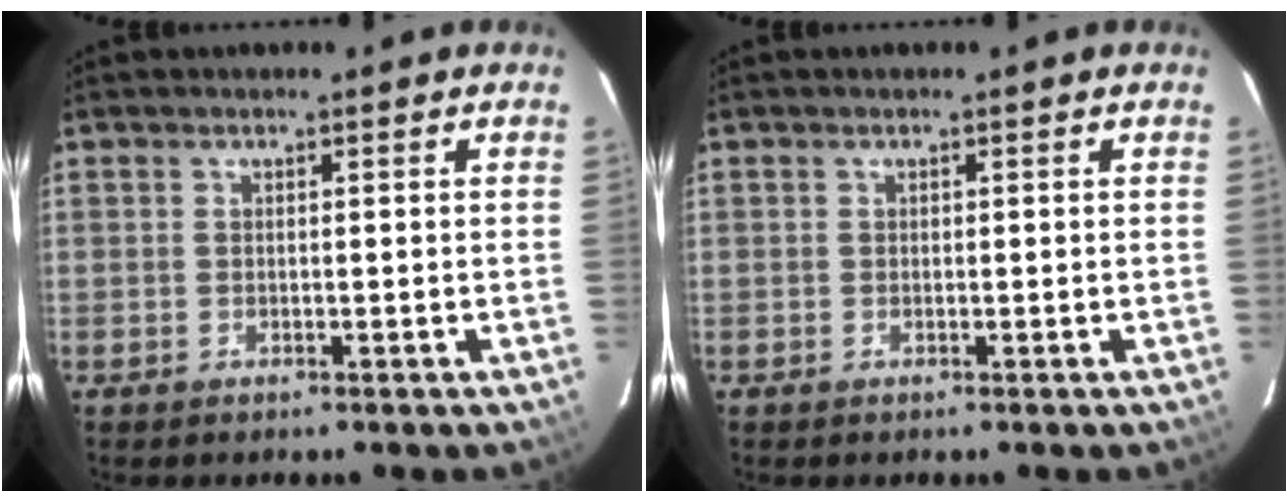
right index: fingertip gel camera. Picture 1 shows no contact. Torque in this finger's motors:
{"motor_torque": [0.20, 0.05, 0.10, 0.01]}